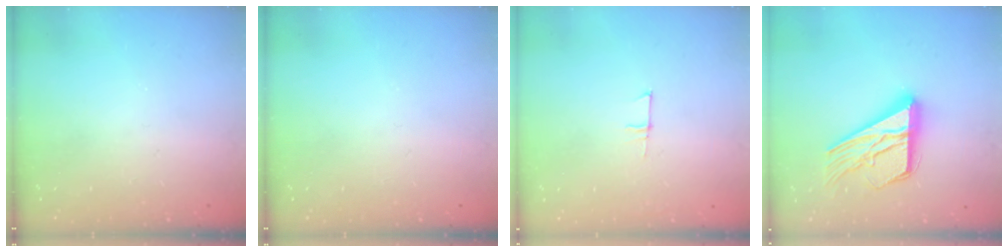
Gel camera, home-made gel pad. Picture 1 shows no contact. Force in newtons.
{"total": 0.0}
{"total": 4.8, "press": 4.8, "slide": 0.3}
{"total": 20.0, "press": 20.0, "slide": 1.8}